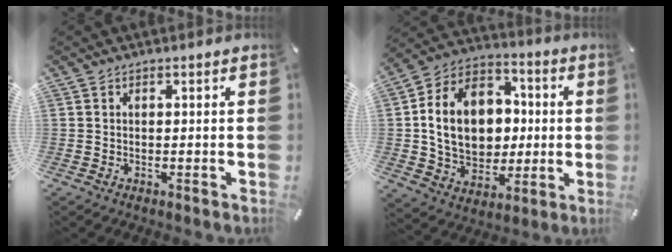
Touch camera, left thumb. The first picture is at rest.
{"total": 16.6, "force": [-0.1, 13.8, 9.2], "torque": [-0.195, 0.007, 0.006]}